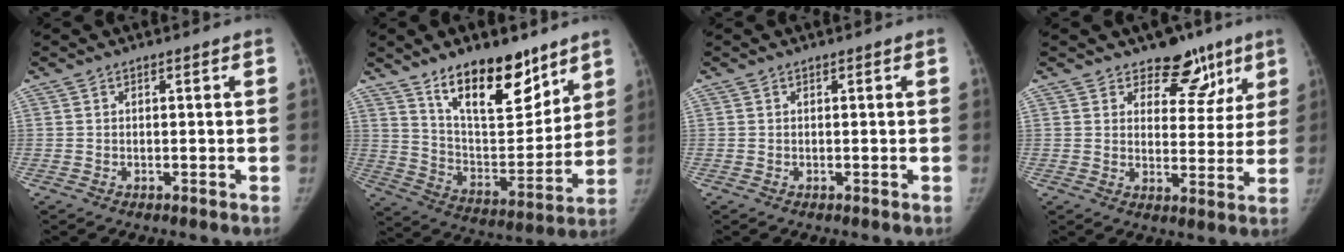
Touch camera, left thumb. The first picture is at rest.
{"total": 18.5, "force": [12.5, 7.9, 11.0], "torque": [-0.123, -0.087, 0.217]}
{"total": 0.0}
{"total": 9.4, "force": [6.6, 6.0, 3.2], "torque": [0.006, -0.034, 0.089]}